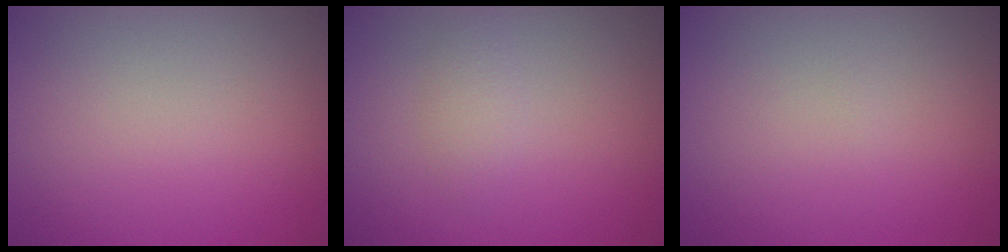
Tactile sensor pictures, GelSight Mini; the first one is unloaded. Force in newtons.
{"total": 1.4, "press": 1.4, "slide": 0.1}
{"total": 0.0}